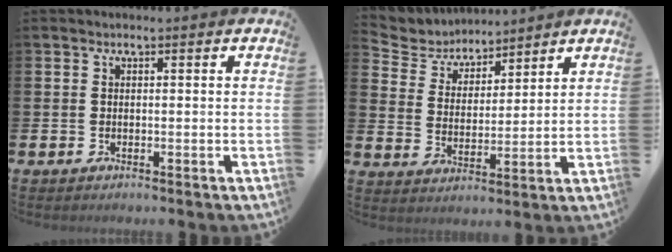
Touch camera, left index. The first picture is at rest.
{"total": 4.8, "force": [4.5, 1.8, -0.1], "torque": [-0.025, -0.035, 0.075]}